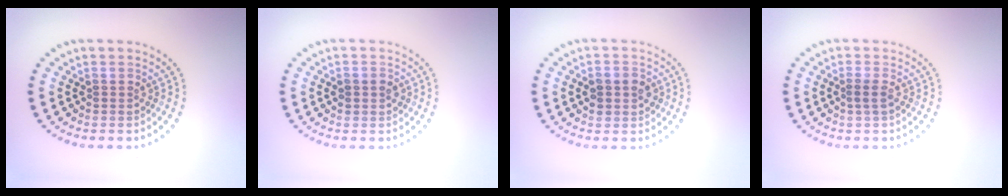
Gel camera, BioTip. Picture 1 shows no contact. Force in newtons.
{"total": 1.3, "press": 1.3, "slide": 0.2}
{"total": 2.4, "press": 2.4, "slide": 0.2}
{"total": 0.9, "press": 0.6, "slide": 0.6}